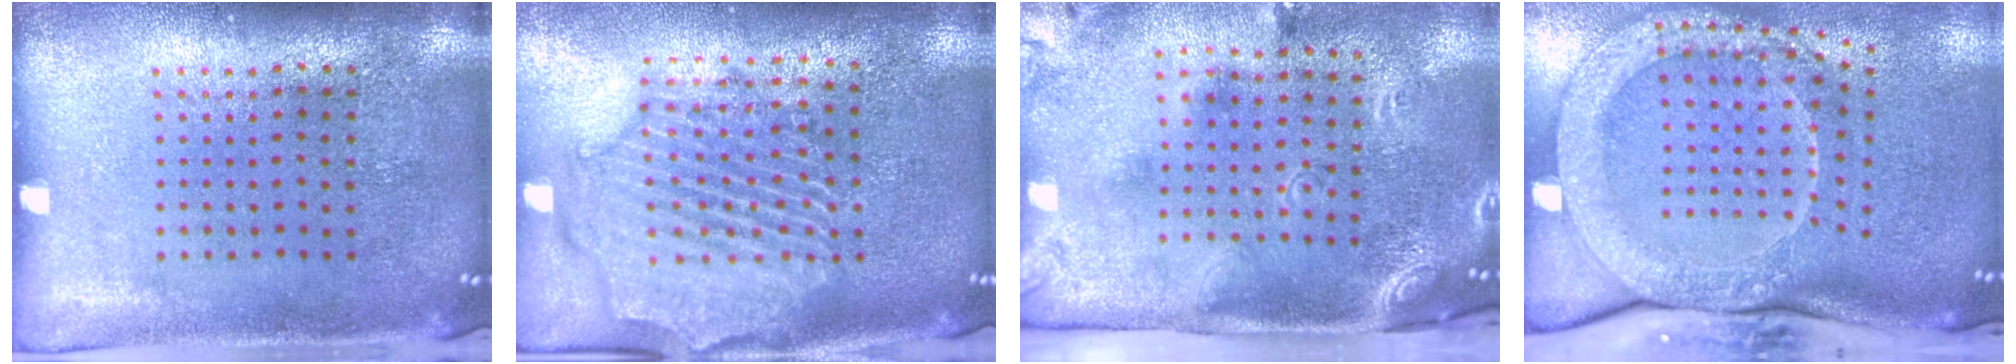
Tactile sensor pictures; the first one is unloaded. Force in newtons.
{"total": 2.2, "press": 2.1, "slide": 0.8}
{"total": 2.8, "press": 1.9, "slide": 2.0}
{"total": 3.0, "press": 2.2, "slide": 2.0}